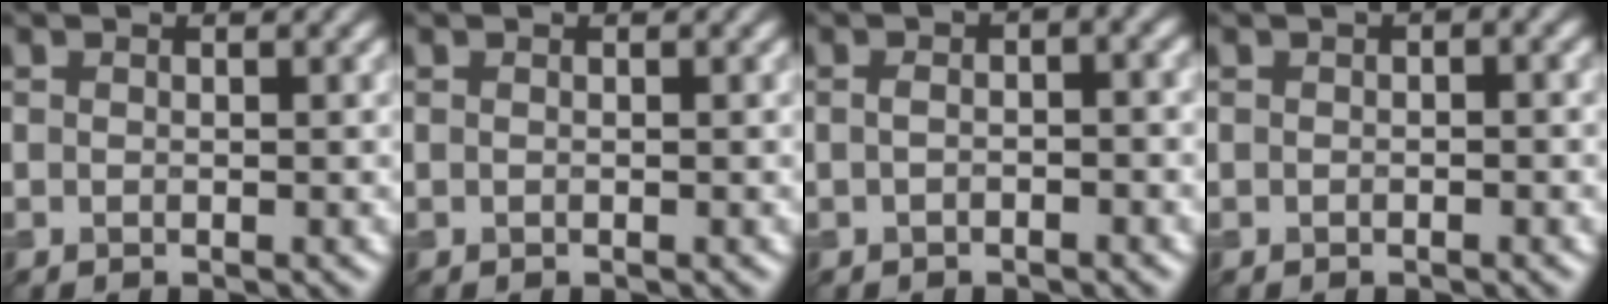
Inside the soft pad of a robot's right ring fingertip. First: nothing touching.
{"total": 0.0}
{"total": 2.4, "force": [0.1, 0.9, 2.2], "torque": [-0.035, 0.002, -0.001]}
{"total": 1.0, "force": [0.1, 0.5, 0.9], "torque": [-0.012, 0.003, 0.003]}